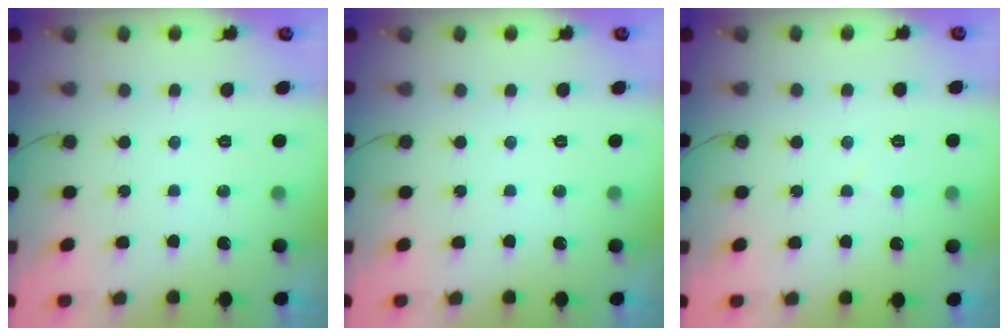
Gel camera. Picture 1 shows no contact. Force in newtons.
{"total": 0.0}
{"total": 3.0, "press": 3.0, "slide": 0.3}